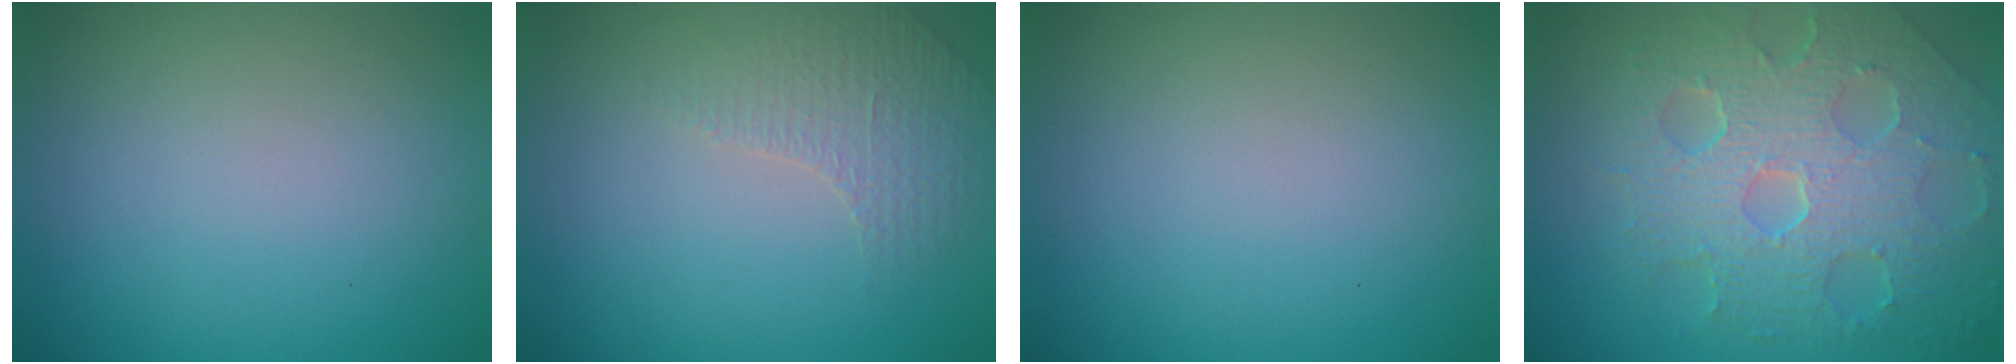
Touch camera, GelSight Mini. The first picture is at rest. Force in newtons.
{"total": 1.3, "press": 0.9, "slide": 0.9}
{"total": 0.0}
{"total": 8.3, "press": 5.7, "slide": 6.0}